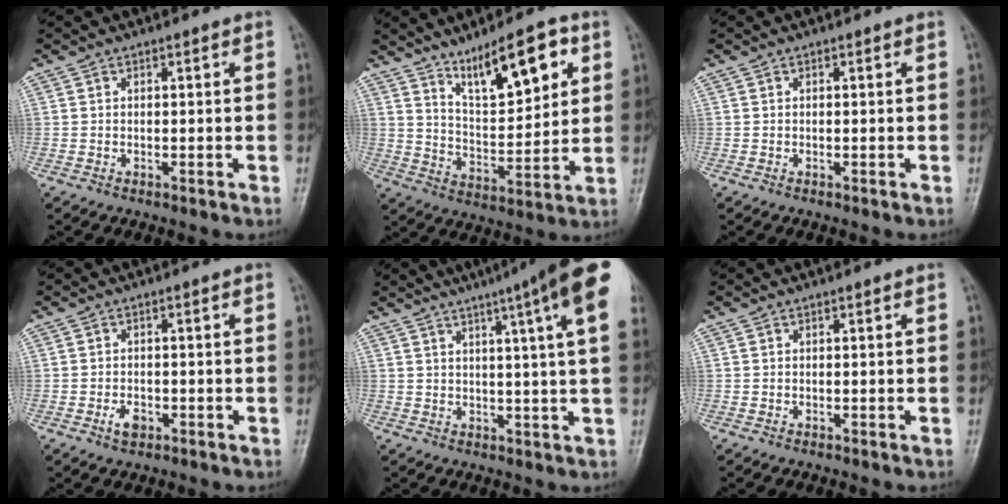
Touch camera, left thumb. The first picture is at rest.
{"total": 13.6, "force": [7.4, 4.9, 10.4], "torque": [-0.140, -0.037, 0.131]}
{"total": 0.0}
{"total": 2.5, "force": [-1.1, 1.6, 1.6], "torque": [-0.026, 0.003, -0.019]}
{"total": 17.1, "force": [9.1, 1.0, 14.5], "torque": [-0.196, -0.007, 0.100]}
{"total": 0.0}